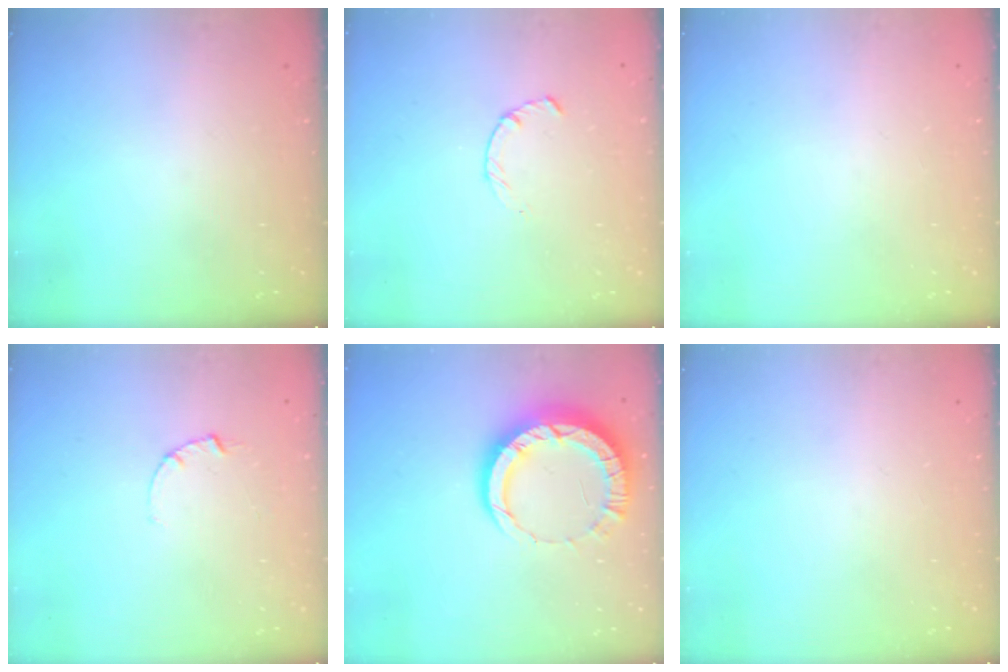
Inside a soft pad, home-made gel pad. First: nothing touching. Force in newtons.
{"total": 2.4, "press": 2.3, "slide": 0.4}
{"total": 0.0}
{"total": 2.5, "press": 2.5, "slide": 0.3}
{"total": 10.4, "press": 10.4, "slide": 1.0}
{"total": 0.0}